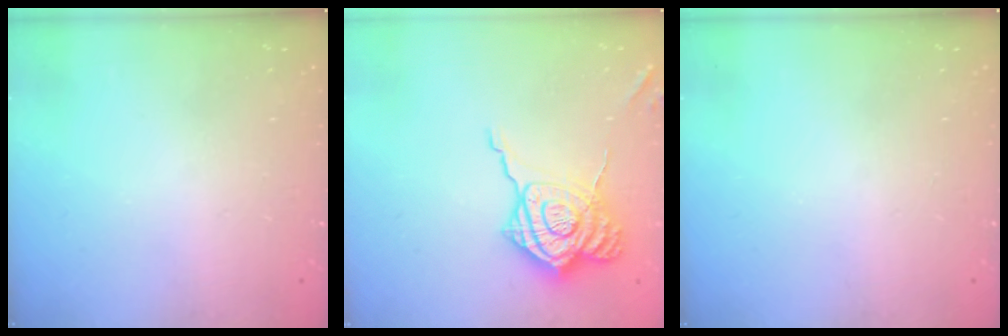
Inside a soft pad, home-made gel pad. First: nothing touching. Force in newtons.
{"total": 16.6, "press": 16.5, "slide": 1.4}
{"total": 0.0}